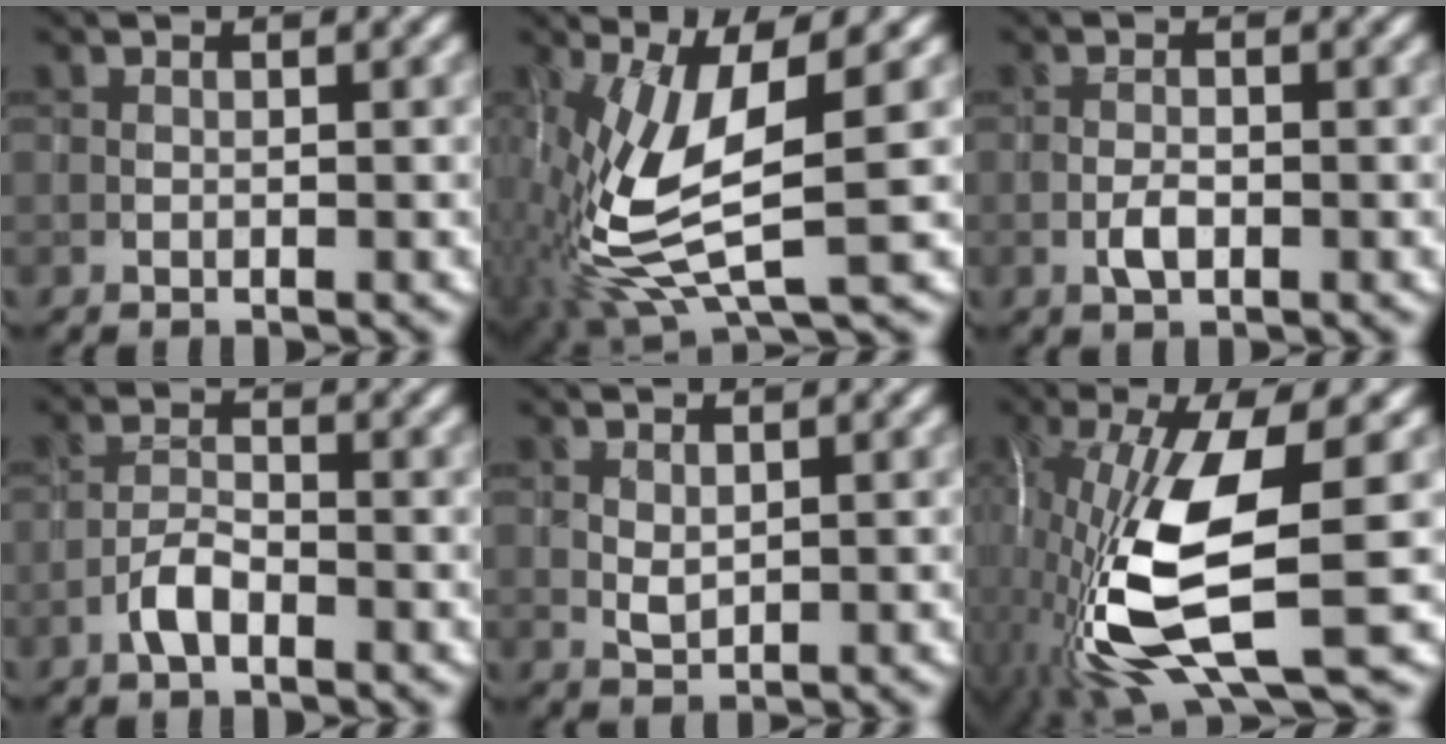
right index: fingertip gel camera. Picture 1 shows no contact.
{"total": 9.5, "force": [-1.1, 3.5, 8.8], "torque": [-0.207, -0.009, -0.022]}
{"total": 1.7, "force": [-0.6, 0.8, 1.4], "torque": [-0.026, 0.000, -0.015]}
{"total": 2.4, "force": [-1.5, 0.8, 1.6], "torque": [-0.033, 0.006, -0.034]}
{"total": 1.3, "force": [0.4, 0.8, 0.9], "torque": [-0.024, -0.005, 0.013]}
{"total": 12.2, "force": [-2.8, 3.8, 11.3], "torque": [-0.247, -0.015, -0.052]}